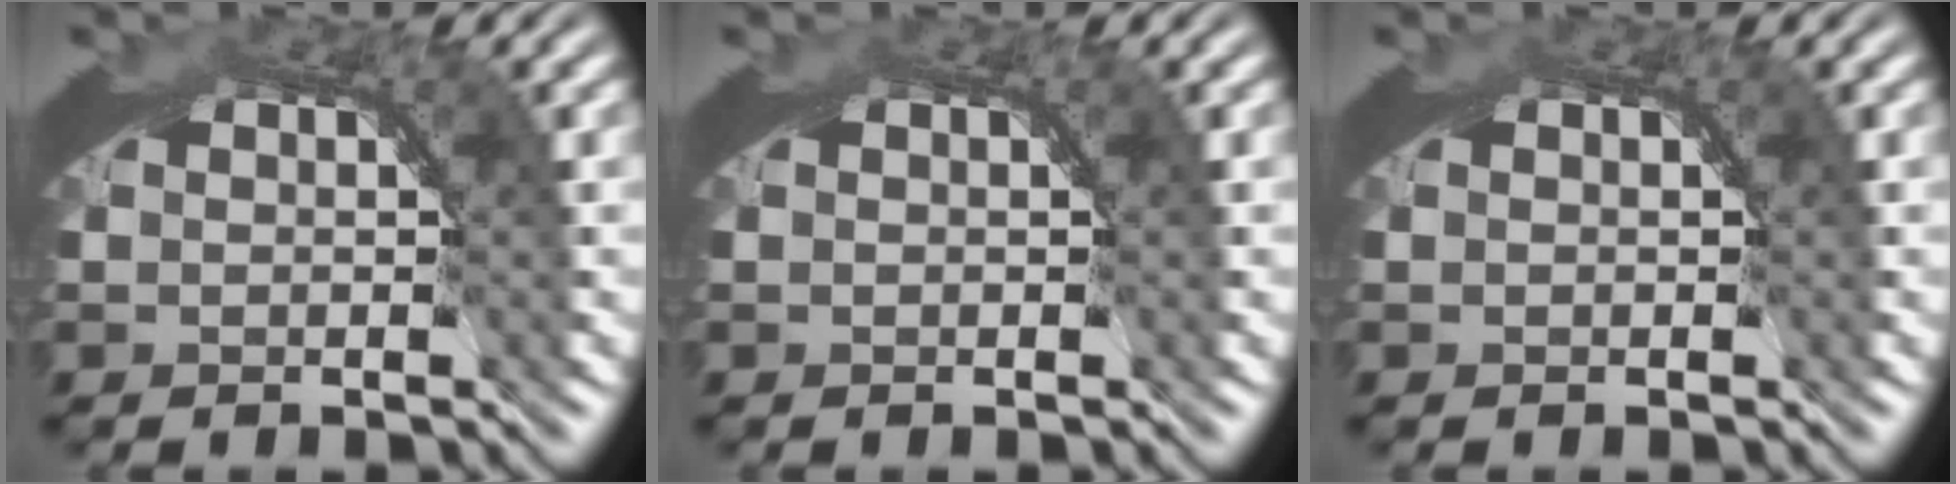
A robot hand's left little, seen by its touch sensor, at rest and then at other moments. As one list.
[{"total": 0.0}, {"total": 0.0}]